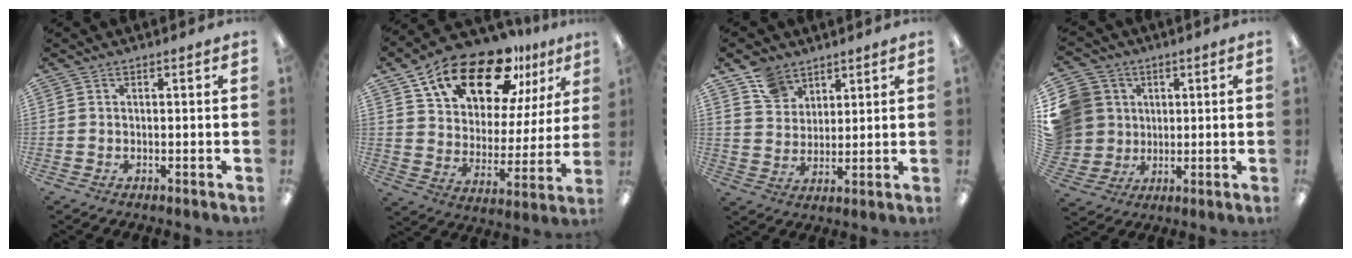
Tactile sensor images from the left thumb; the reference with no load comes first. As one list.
[{"total": 20.1, "force": [14.2, 9.0, 11.0], "torque": [-0.188, -0.079, 0.246]}, {"total": 8.5, "force": [6.0, 5.6, 2.1], "torque": [-0.045, -0.023, 0.116]}, {"total": 12.3, "force": [3.2, 11.4, 3.5], "torque": [-0.091, 0.003, 0.070]}]